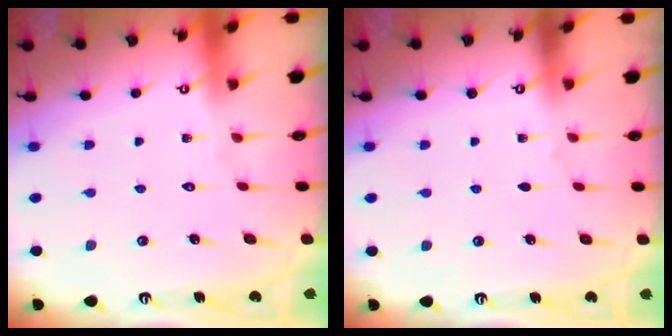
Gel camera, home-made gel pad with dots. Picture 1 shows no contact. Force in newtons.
{"total": 0.0}